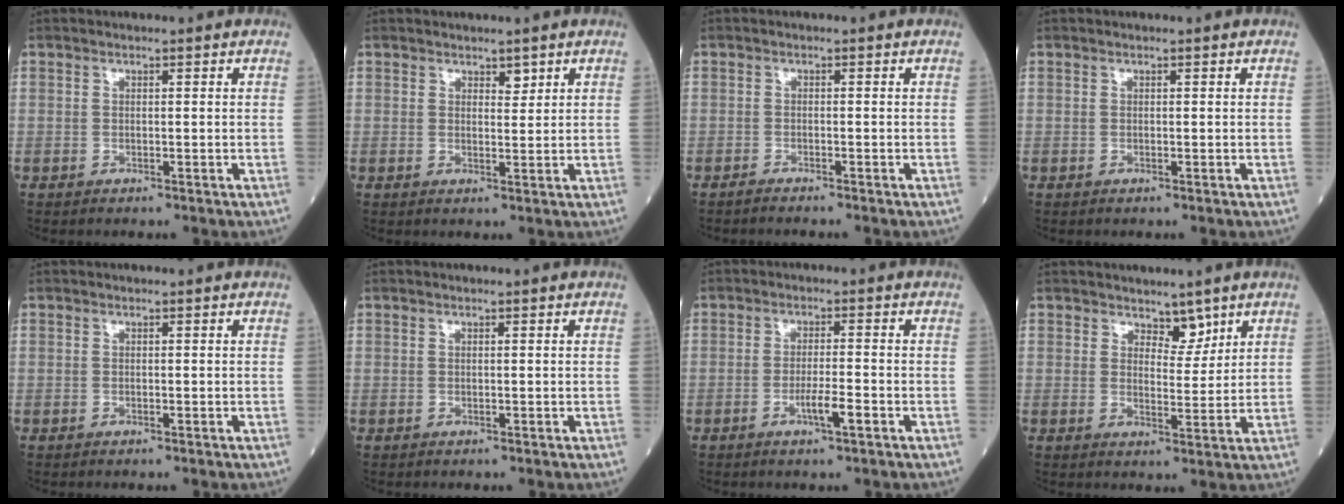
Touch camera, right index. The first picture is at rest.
{"total": 1.5, "force": [1.2, 0.6, 0.7], "torque": [-0.012, -0.005, 0.018]}
{"total": 2.3, "force": [-2.1, -0.4, 0.7], "torque": [-0.021, -0.003, -0.036]}
{"total": 0.0}
{"total": 0.0}
{"total": 0.0}
{"total": 3.7, "force": [-1.6, 0.1, 3.3], "torque": [-0.060, -0.002, -0.030]}
{"total": 3.4, "force": [2.8, 1.5, 1.1], "torque": [-0.015, -0.009, 0.049]}